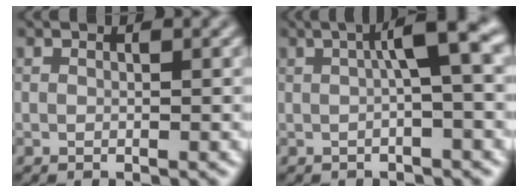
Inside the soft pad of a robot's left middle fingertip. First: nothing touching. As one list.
[{"total": 4.7, "force": [0.7, 0.8, 4.6], "torque": [-0.067, 0.021, 0.005]}]